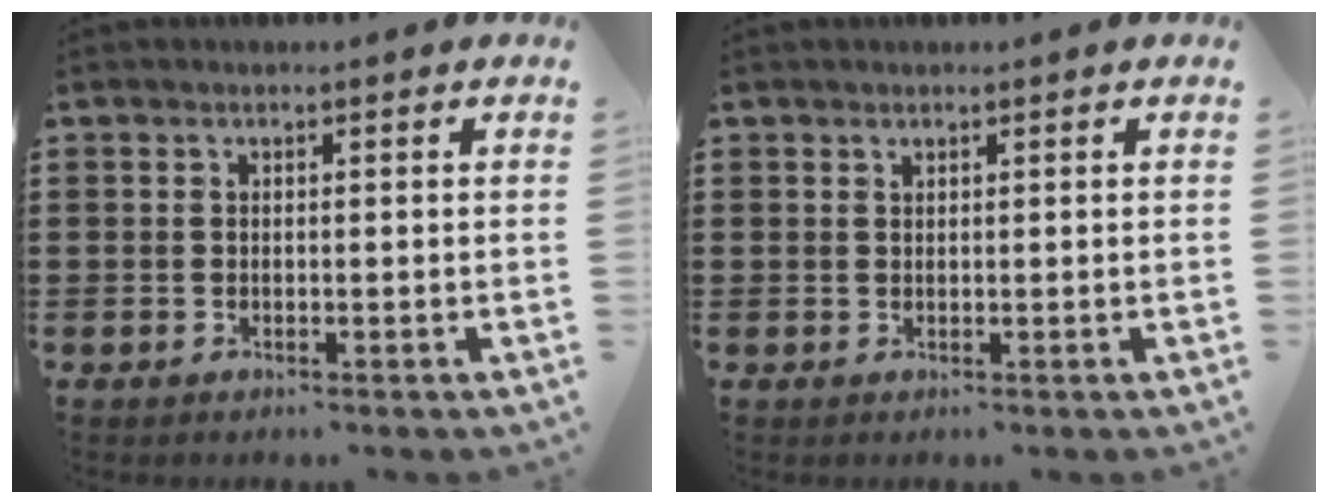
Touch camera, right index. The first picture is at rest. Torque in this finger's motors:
{"motor_torque": [-0.32, 0.26, -0.06, -0.01]}